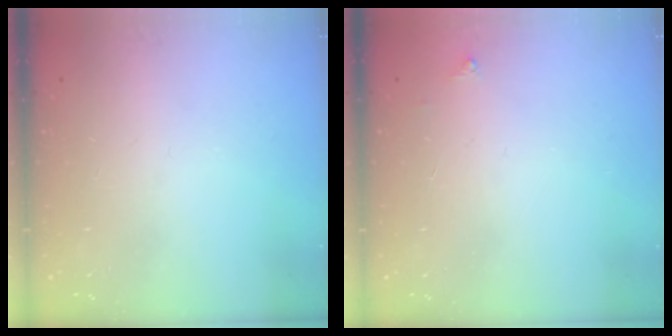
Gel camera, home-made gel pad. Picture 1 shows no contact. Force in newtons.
{"total": 2.5, "press": 2.5, "slide": 0.4}